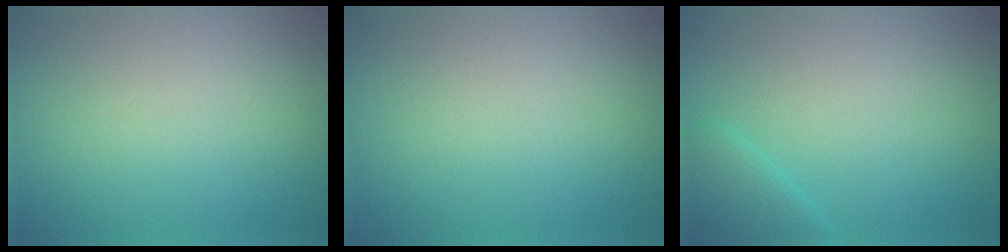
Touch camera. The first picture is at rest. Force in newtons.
{"total": 0.0}
{"total": 2.3, "press": 2.3, "slide": 0.1}